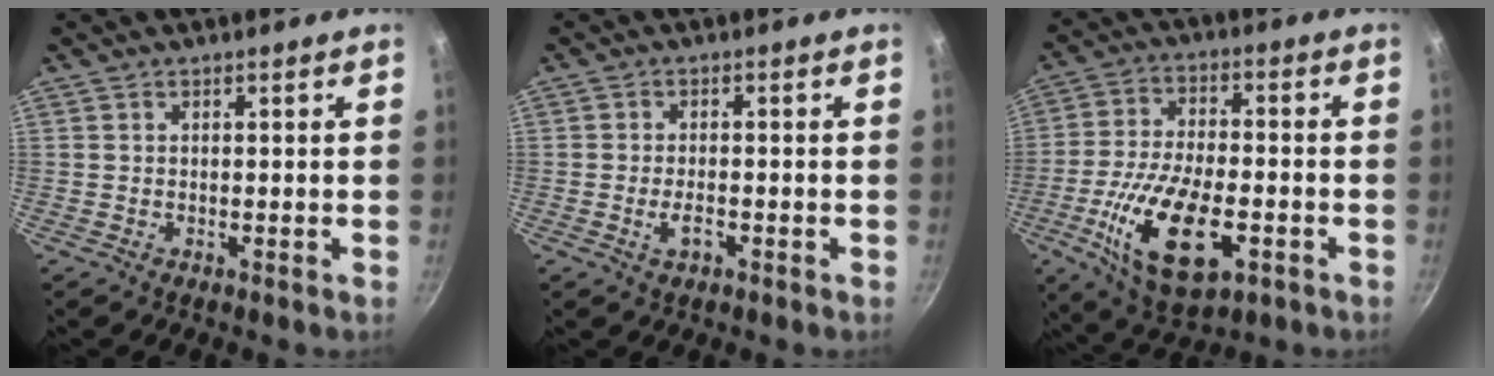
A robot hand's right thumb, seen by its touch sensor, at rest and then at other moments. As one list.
[{"total": 3.1, "force": [-1.3, 1.5, 2.4], "torque": [-0.043, 0.009, -0.024]}, {"total": 18.0, "force": [-5.9, 8.6, 14.6], "torque": [-0.266, 0.012, -0.101]}]